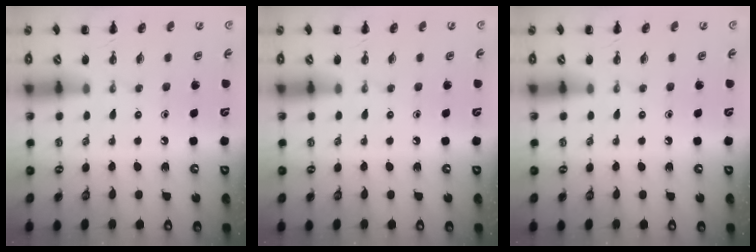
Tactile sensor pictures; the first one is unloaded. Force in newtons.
{"total": 0.0}
{"total": 0.0}